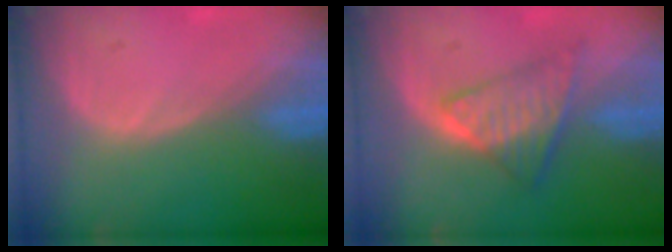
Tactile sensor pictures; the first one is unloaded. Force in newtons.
{"total": 6.9, "press": 6.1, "slide": 3.2}